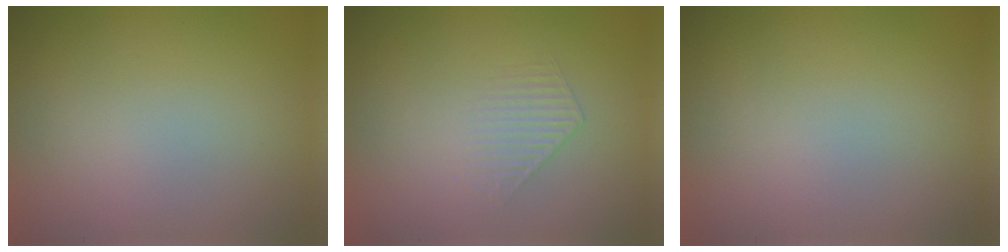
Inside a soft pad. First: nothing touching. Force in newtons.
{"total": 1.0, "press": 0.4, "slide": 0.9}
{"total": 0.0}